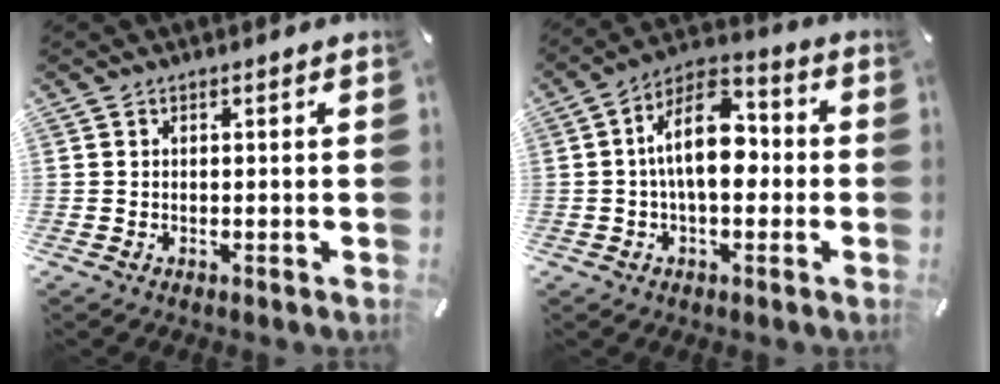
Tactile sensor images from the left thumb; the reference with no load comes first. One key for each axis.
{"total": 14.3, "fx": 0.1, "fy": 7.8, "fz": 11.9, "tx": -0.209, "ty": -0.002, "tz": 0.002}